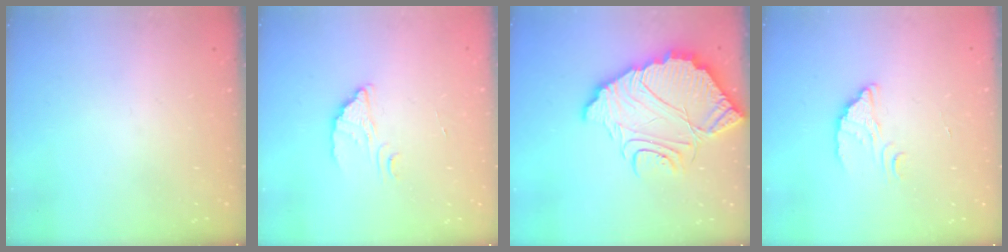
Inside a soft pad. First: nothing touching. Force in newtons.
{"total": 2.6, "press": 2.6, "slide": 0.1}
{"total": 15.3, "press": 15.3, "slide": 1.4}
{"total": 2.4, "press": 2.4, "slide": 0.1}